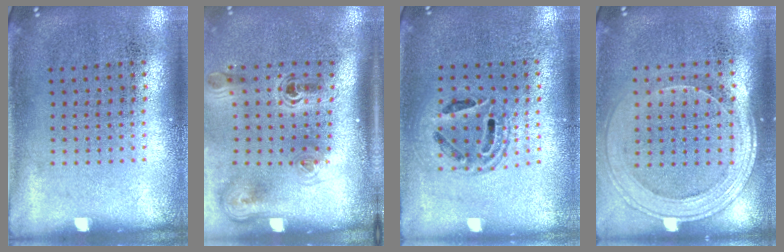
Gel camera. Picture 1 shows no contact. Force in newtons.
{"total": 2.3, "press": 1.5, "slide": 1.8}
{"total": 1.4, "press": 1.3, "slide": 0.7}
{"total": 1.8, "press": 1.6, "slide": 0.7}